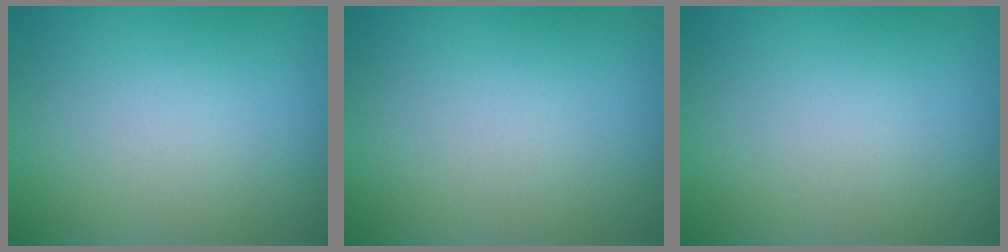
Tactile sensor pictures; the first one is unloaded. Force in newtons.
{"total": 0.0}
{"total": 0.0}